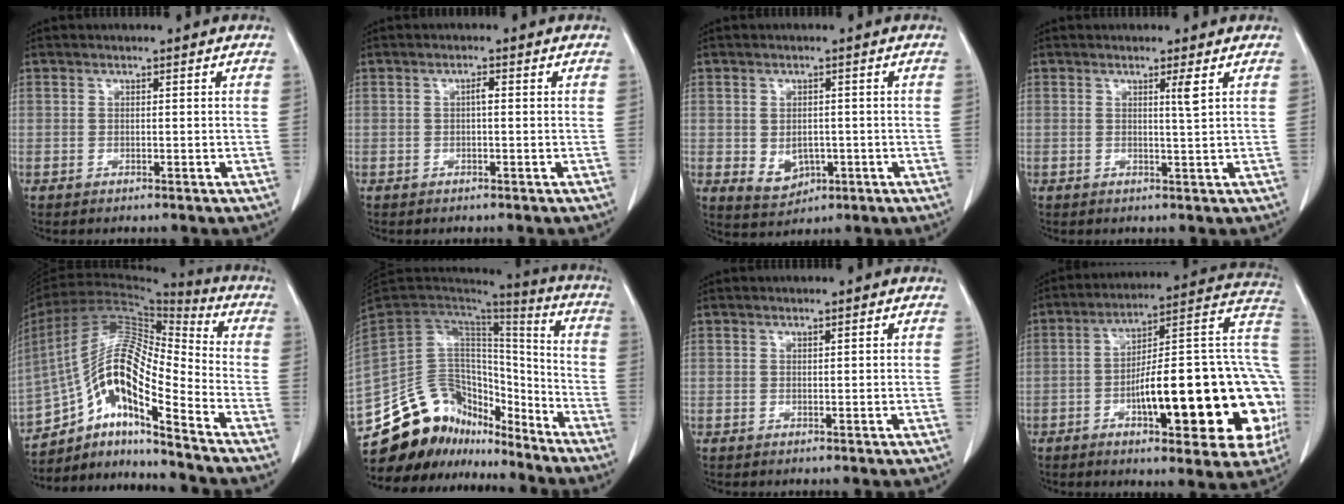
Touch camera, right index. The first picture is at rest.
{"total": 1.1, "force": [0.0, 0.2, 1.1], "torque": [-0.018, 0.003, 0.000]}
{"total": 4.6, "force": [-0.9, 3.4, 2.9], "torque": [-0.046, -0.001, 0.003]}
{"total": 1.9, "force": [0.8, -0.5, 1.6], "torque": [-0.029, -0.008, 0.015]}
{"total": 17.3, "force": [-9.9, 3.6, 13.7], "torque": [-0.268, 0.027, -0.175]}
{"total": 21.1, "force": [-17.9, 9.5, 6.0], "torque": [-0.131, 0.054, -0.296]}
{"total": 0.5, "force": [0.2, 0.0, 0.5], "torque": [-0.010, 0.000, 0.004]}
{"total": 27.6, "force": [-6.0, 6.3, 26.2], "torque": [-0.278, 0.028, -0.078]}